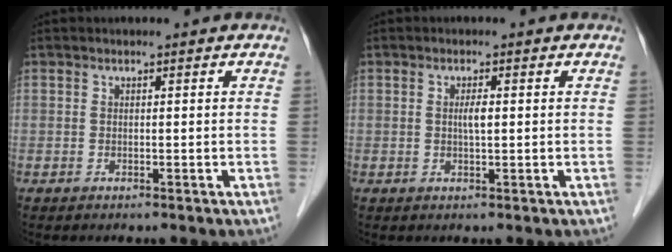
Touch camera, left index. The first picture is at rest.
{"total": 1.6, "force": [-0.1, 0.2, 1.6], "torque": [-0.030, -0.002, -0.001]}